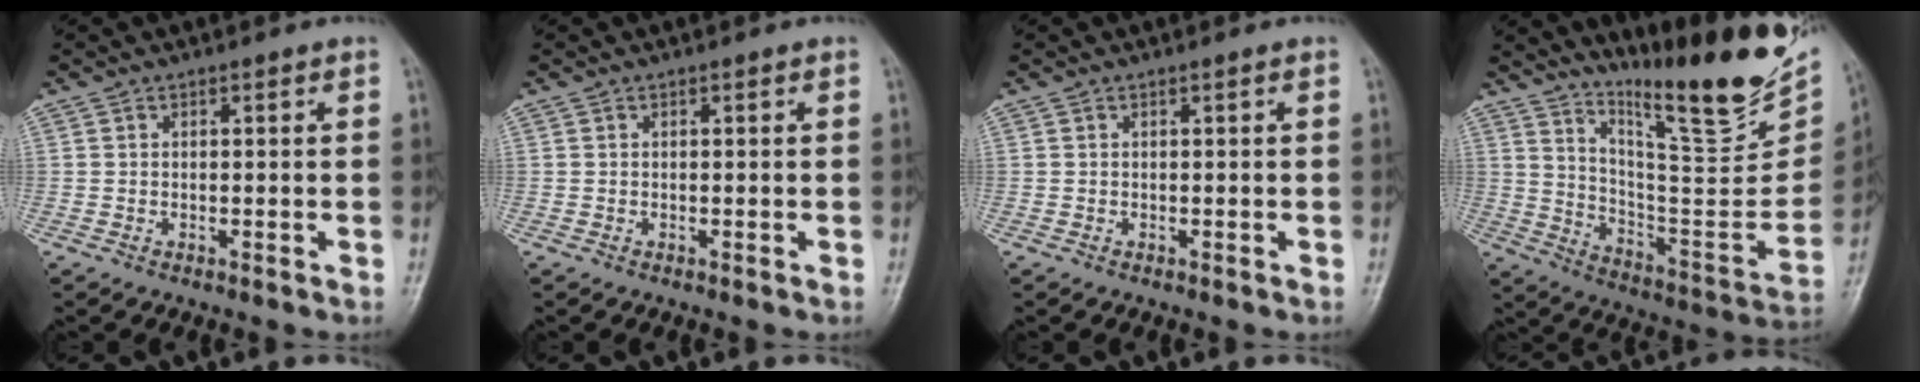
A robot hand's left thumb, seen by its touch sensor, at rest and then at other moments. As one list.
[{"total": 0.0}, {"total": 0.0}, {"total": 23.4, "force": [17.9, 3.9, 14.5], "torque": [-0.193, -0.119, 0.282]}]